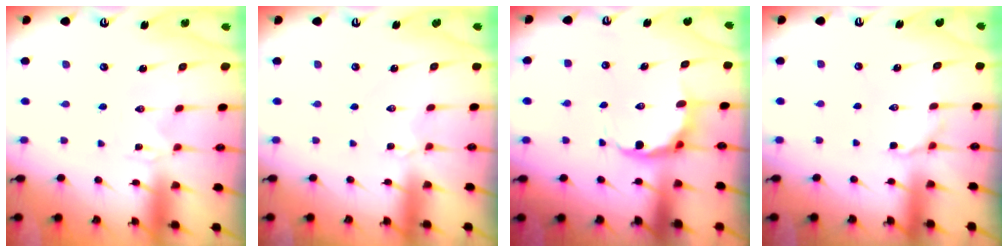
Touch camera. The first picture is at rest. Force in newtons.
{"total": 2.6, "press": 2.6, "slide": 0.3}
{"total": 7.7, "press": 7.5, "slide": 1.7}
{"total": 5.0, "press": 4.7, "slide": 1.8}